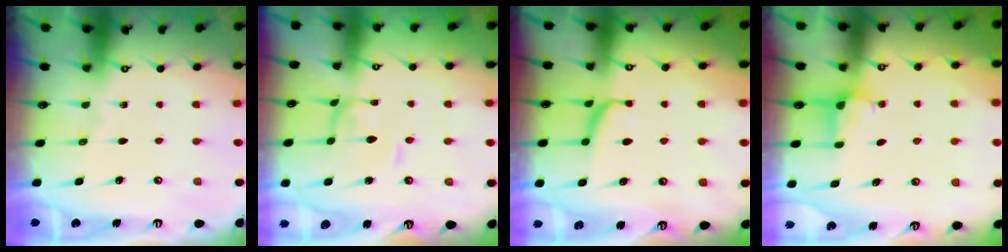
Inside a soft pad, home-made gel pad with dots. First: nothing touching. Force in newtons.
{"total": 1.7, "press": 1.7, "slide": 0.1}
{"total": 1.4, "press": 1.4, "slide": 0.3}
{"total": 3.7, "press": 3.7, "slide": 0.1}